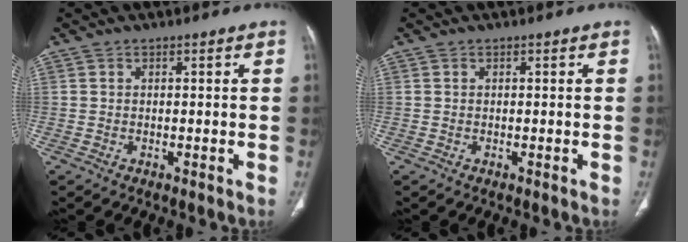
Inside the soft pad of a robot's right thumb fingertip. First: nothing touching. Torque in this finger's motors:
{"motor_torque": [0.00, 0.00, 0.00, 0.01, 0.00]}